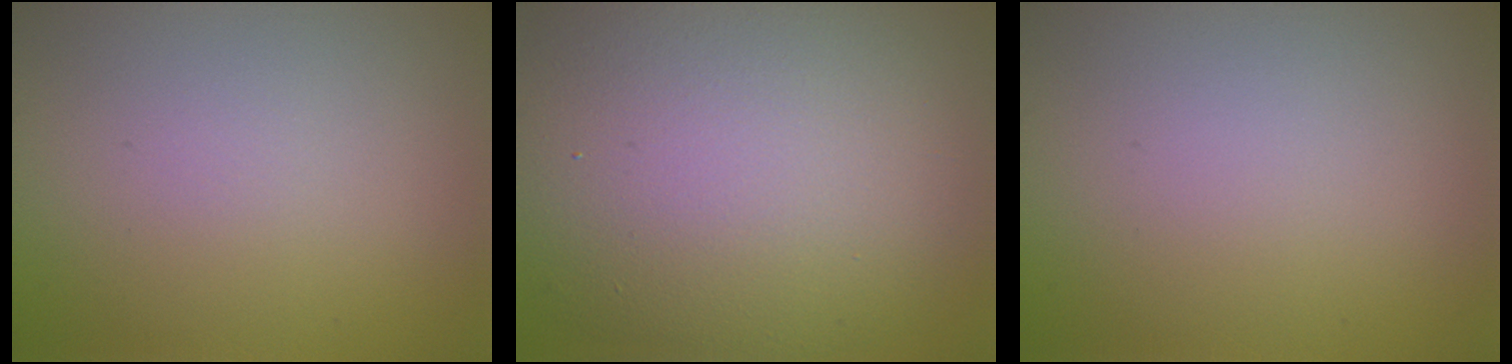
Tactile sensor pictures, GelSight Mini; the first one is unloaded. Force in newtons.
{"total": 13.7, "press": 13.6, "slide": 1.4}
{"total": 0.0}